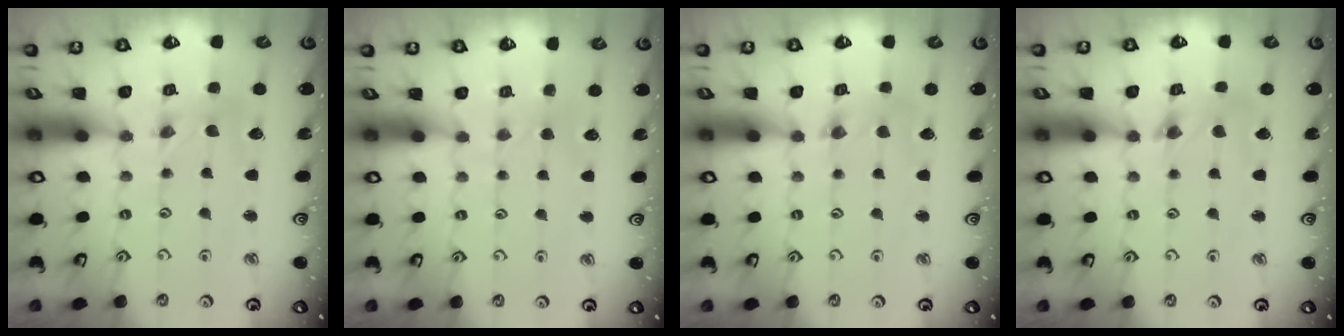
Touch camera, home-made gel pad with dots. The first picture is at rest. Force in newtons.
{"total": 2.0, "press": 1.9, "slide": 0.3}
{"total": 1.4, "press": 1.4, "slide": 0.3}
{"total": 2.5, "press": 2.5, "slide": 0.2}